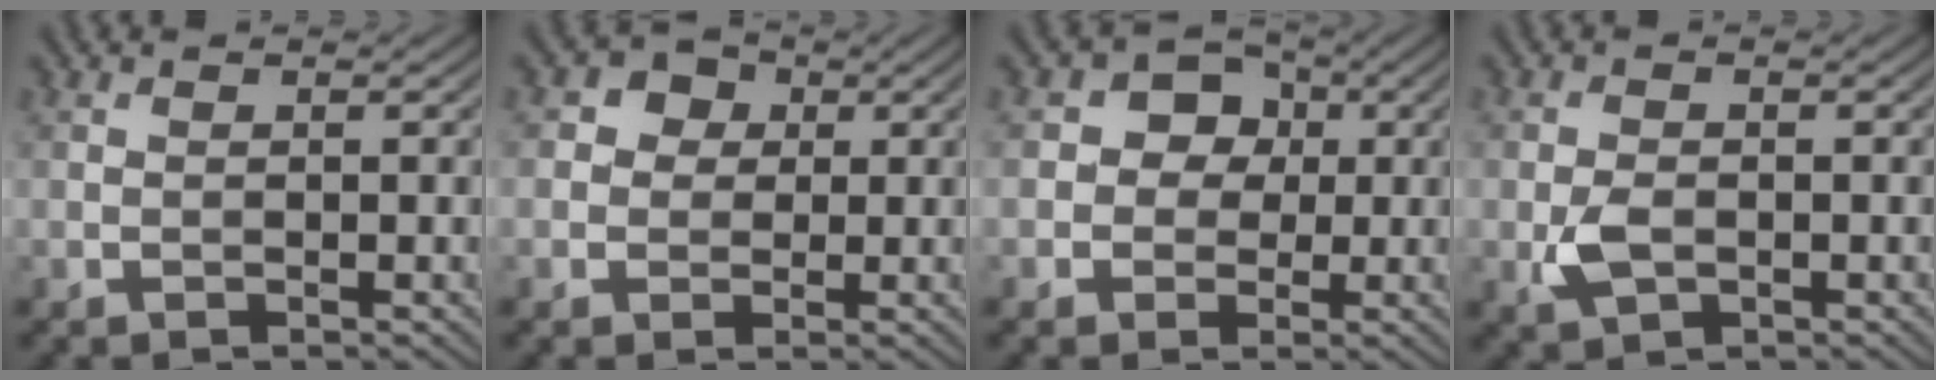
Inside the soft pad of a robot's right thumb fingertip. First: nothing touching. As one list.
[{"total": 3.5, "force": [0.7, 3.3, 1.2], "torque": [-0.028, 0.005, 0.001]}, {"total": 5.5, "force": [0.7, 4.9, 2.2], "torque": [-0.038, 0.017, -0.011]}, {"total": 3.0, "force": [-0.8, 1.8, 2.2], "torque": [-0.049, -0.005, -0.014]}]